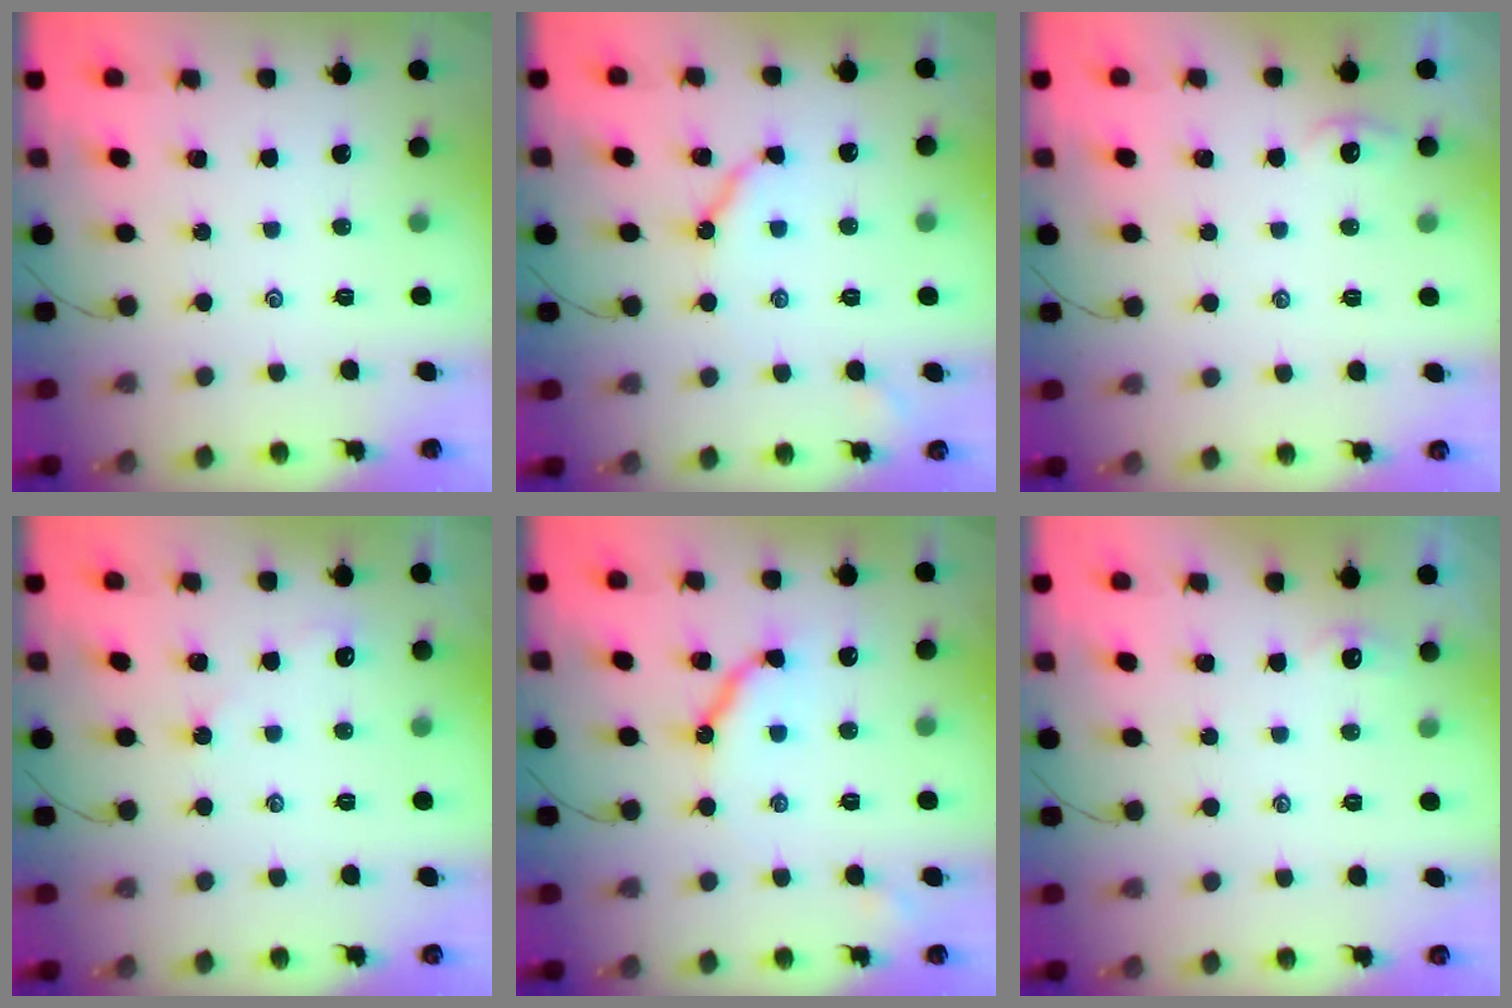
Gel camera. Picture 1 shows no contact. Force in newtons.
{"total": 6.7, "press": 6.7, "slide": 0.8}
{"total": 0.0}
{"total": 1.9, "press": 1.8, "slide": 0.4}
{"total": 9.8, "press": 9.7, "slide": 1.1}
{"total": 2.4, "press": 2.4, "slide": 0.3}